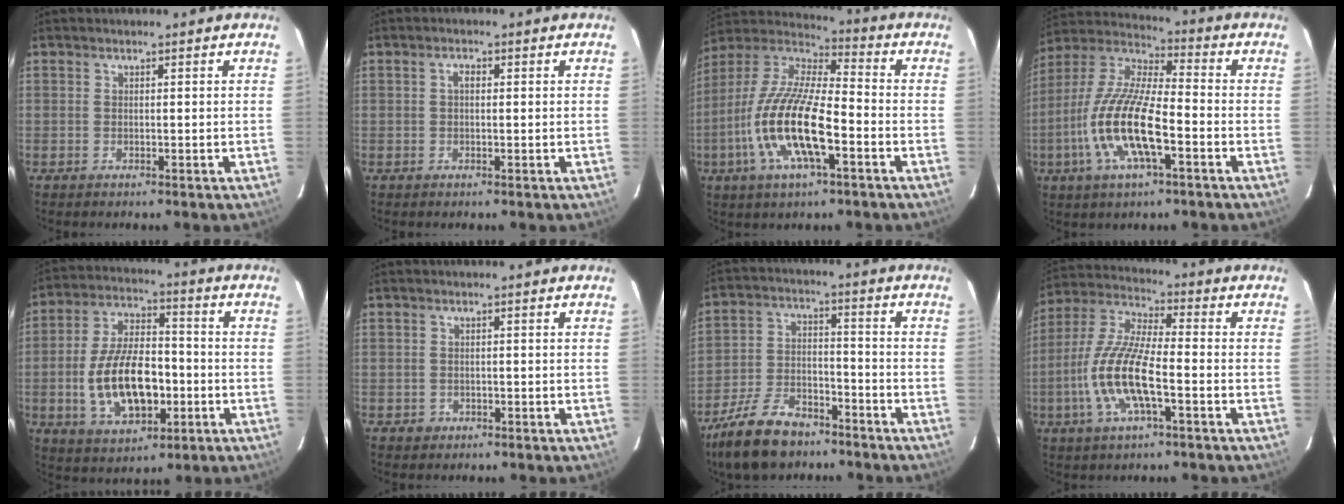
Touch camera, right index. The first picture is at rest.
{"total": 1.5, "force": [0.2, 0.8, 1.2], "torque": [-0.022, 0.008, 0.000]}
{"total": 18.0, "force": [-6.0, 5.4, 16.1], "torque": [-0.329, -0.012, -0.122]}
{"total": 16.4, "force": [-5.4, 4.7, 14.8], "torque": [-0.305, -0.009, -0.111]}
{"total": 15.8, "force": [-3.5, 8.3, 13.0], "torque": [-0.258, 0.008, -0.046]}
{"total": 1.6, "force": [-0.7, 1.4, 0.2], "torque": [-0.003, 0.003, -0.006]}
{"total": 14.7, "force": [-10.8, 6.8, 7.3], "torque": [-0.170, -0.001, -0.191]}
{"total": 13.7, "force": [-4.2, 3.6, 12.5], "torque": [-0.265, -0.004, -0.085]}